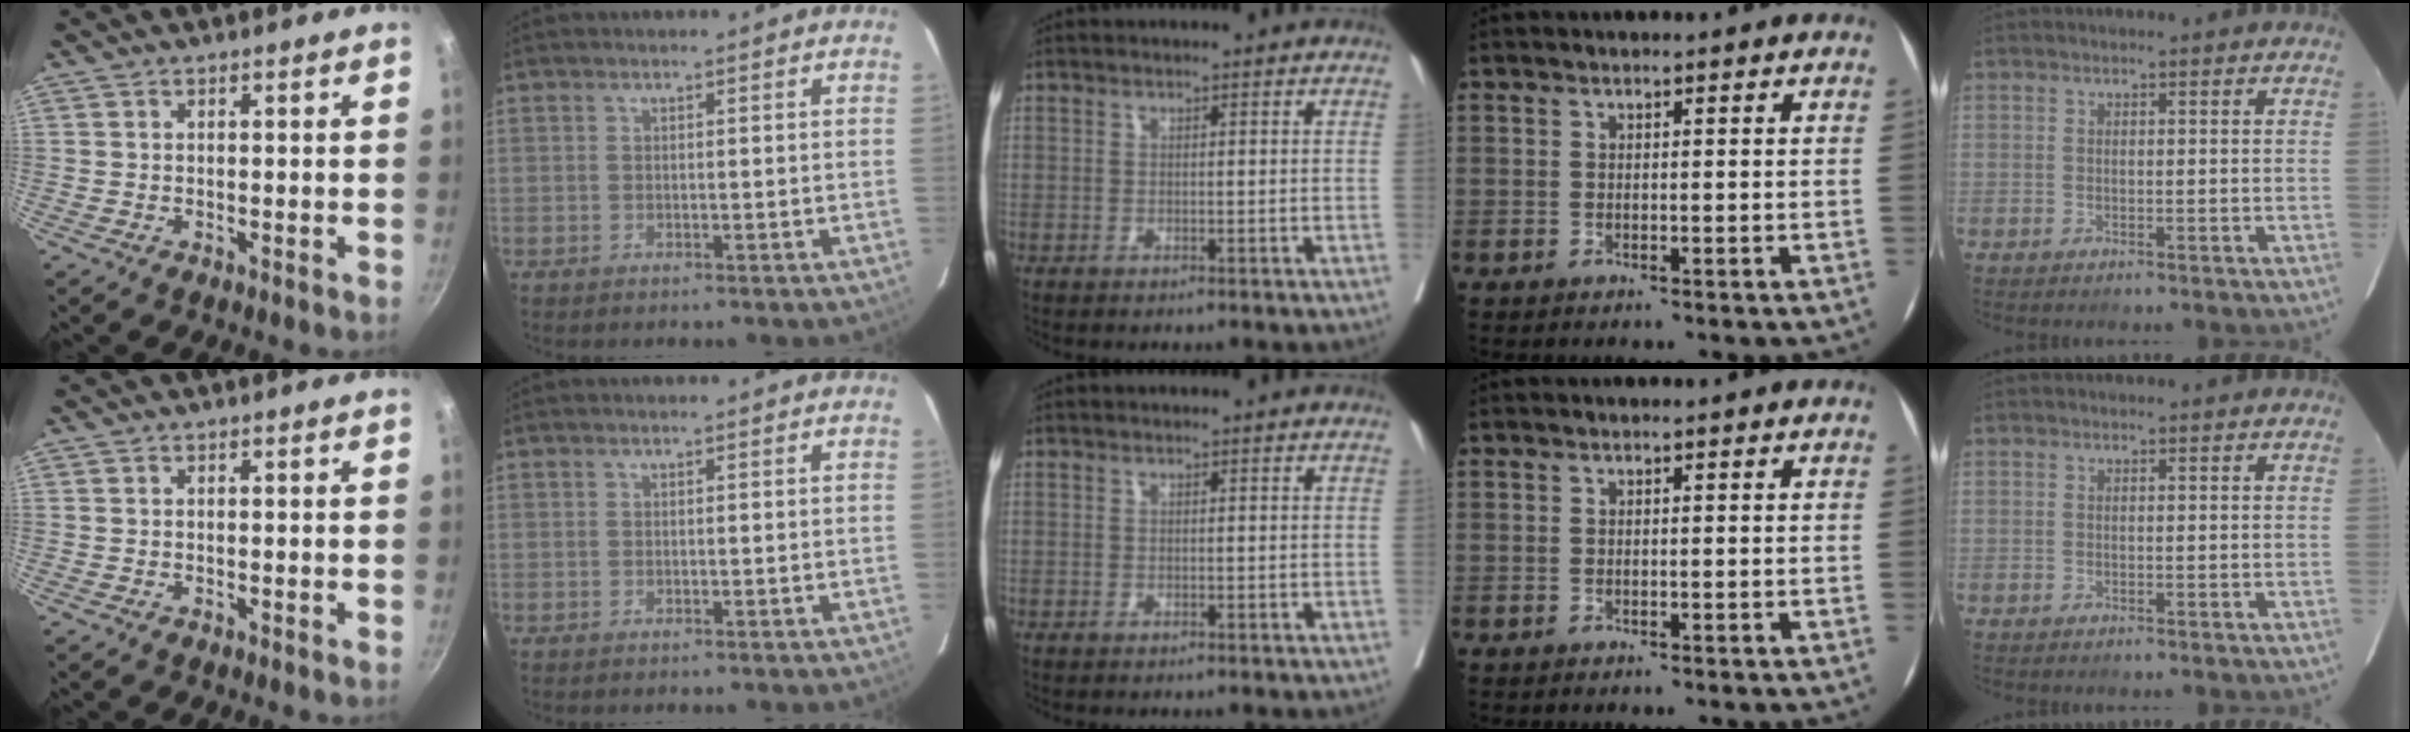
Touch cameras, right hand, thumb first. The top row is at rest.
{}